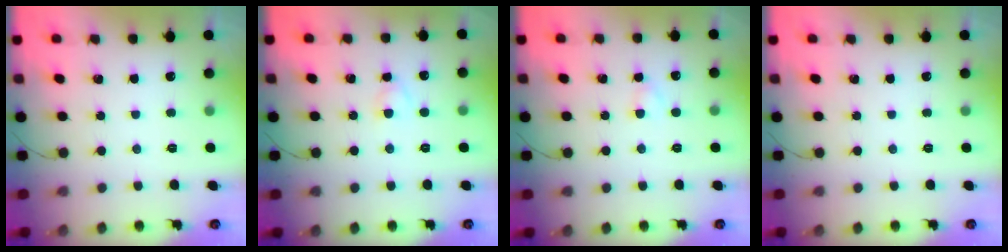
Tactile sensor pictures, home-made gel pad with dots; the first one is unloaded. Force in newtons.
{"total": 2.4, "press": 2.2, "slide": 1.0}
{"total": 2.2, "press": 2.0, "slide": 0.9}
{"total": 0.0}